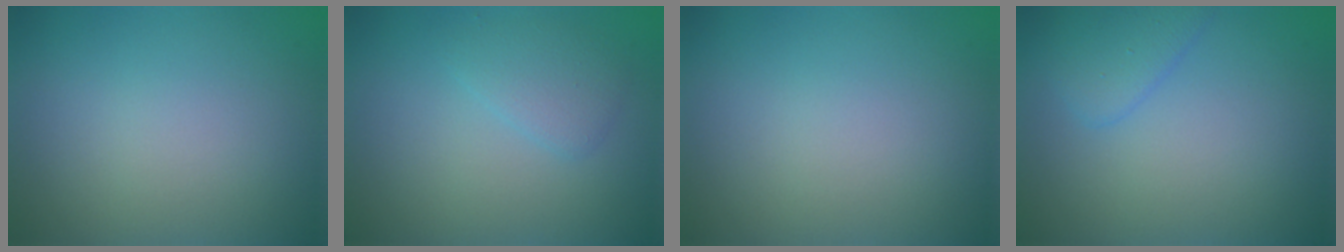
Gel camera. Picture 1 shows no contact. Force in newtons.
{"total": 1.9, "press": 1.9, "slide": 0.1}
{"total": 0.0}
{"total": 2.4, "press": 2.4, "slide": 0.1}